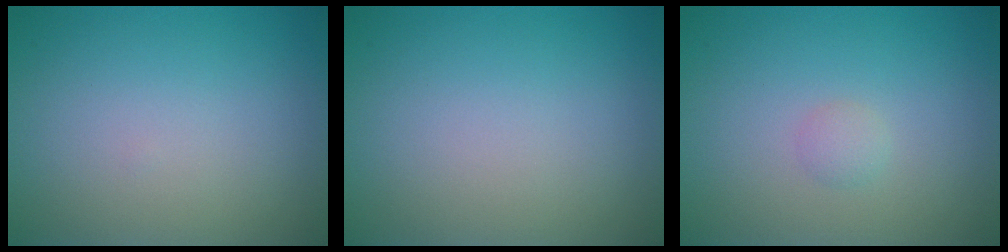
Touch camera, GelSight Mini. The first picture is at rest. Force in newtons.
{"total": 0.0}
{"total": 0.9, "press": 0.9, "slide": 0.0}